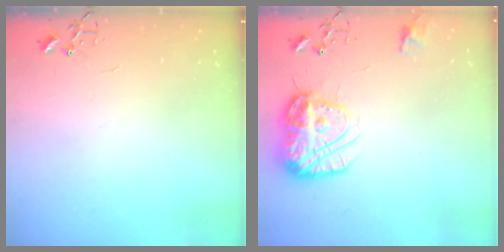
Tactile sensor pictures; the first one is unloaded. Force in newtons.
{"total": 15.6, "press": 15.5, "slide": 1.6}